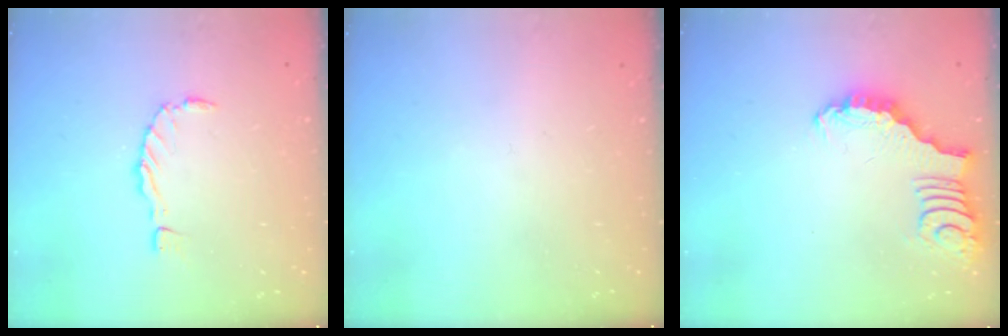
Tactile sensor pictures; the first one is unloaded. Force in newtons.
{"total": 0.0}
{"total": 2.2, "press": 2.2, "slide": 0.0}